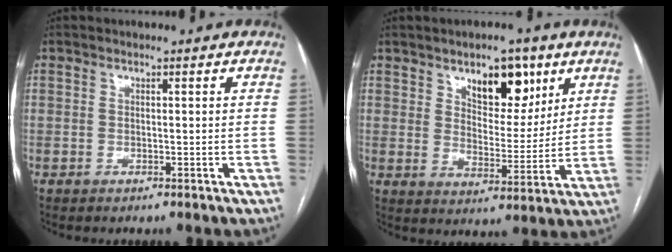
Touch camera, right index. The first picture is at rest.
{"total": 9.7, "force": [5.6, 4.6, 6.5], "torque": [-0.094, 0.002, 0.093]}